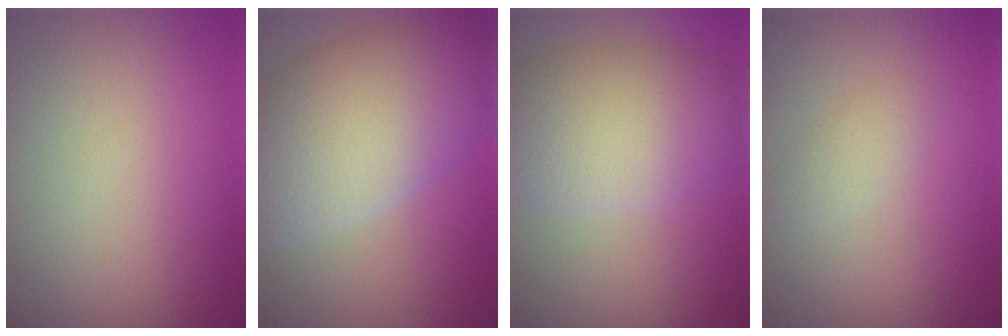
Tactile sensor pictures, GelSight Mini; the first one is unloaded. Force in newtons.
{"total": 12.5, "press": 12.5, "slide": 0.7}
{"total": 8.8, "press": 8.8, "slide": 0.3}
{"total": 1.3, "press": 1.3, "slide": 0.0}